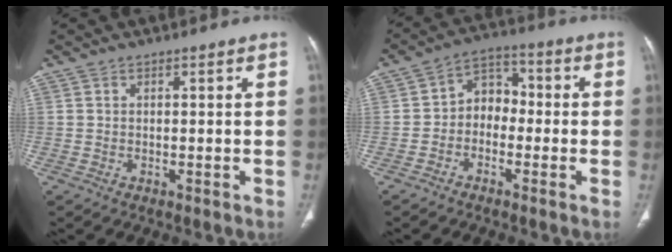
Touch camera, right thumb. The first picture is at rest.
{"total": 6.7, "force": [-1.4, 5.2, 3.9], "torque": [-0.031, 0.036, -0.043]}